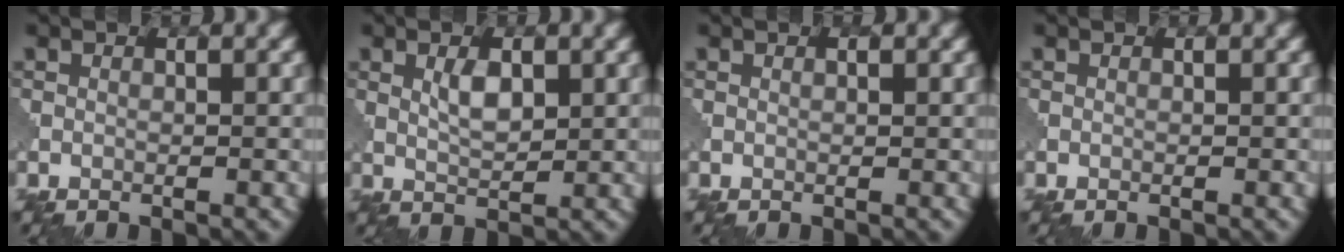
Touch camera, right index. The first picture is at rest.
{"total": 2.3, "force": [1.1, 1.0, 1.7], "torque": [-0.036, -0.002, 0.025]}
{"total": 0.6, "force": [0.4, 0.0, 0.5], "torque": [-0.006, -0.003, 0.009]}
{"total": 0.0}